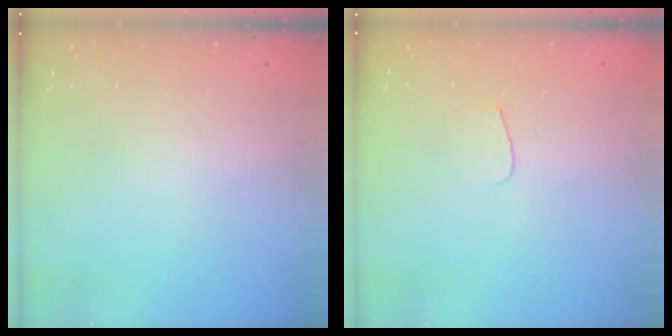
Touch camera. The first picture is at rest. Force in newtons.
{"total": 4.3, "press": 4.2, "slide": 0.4}